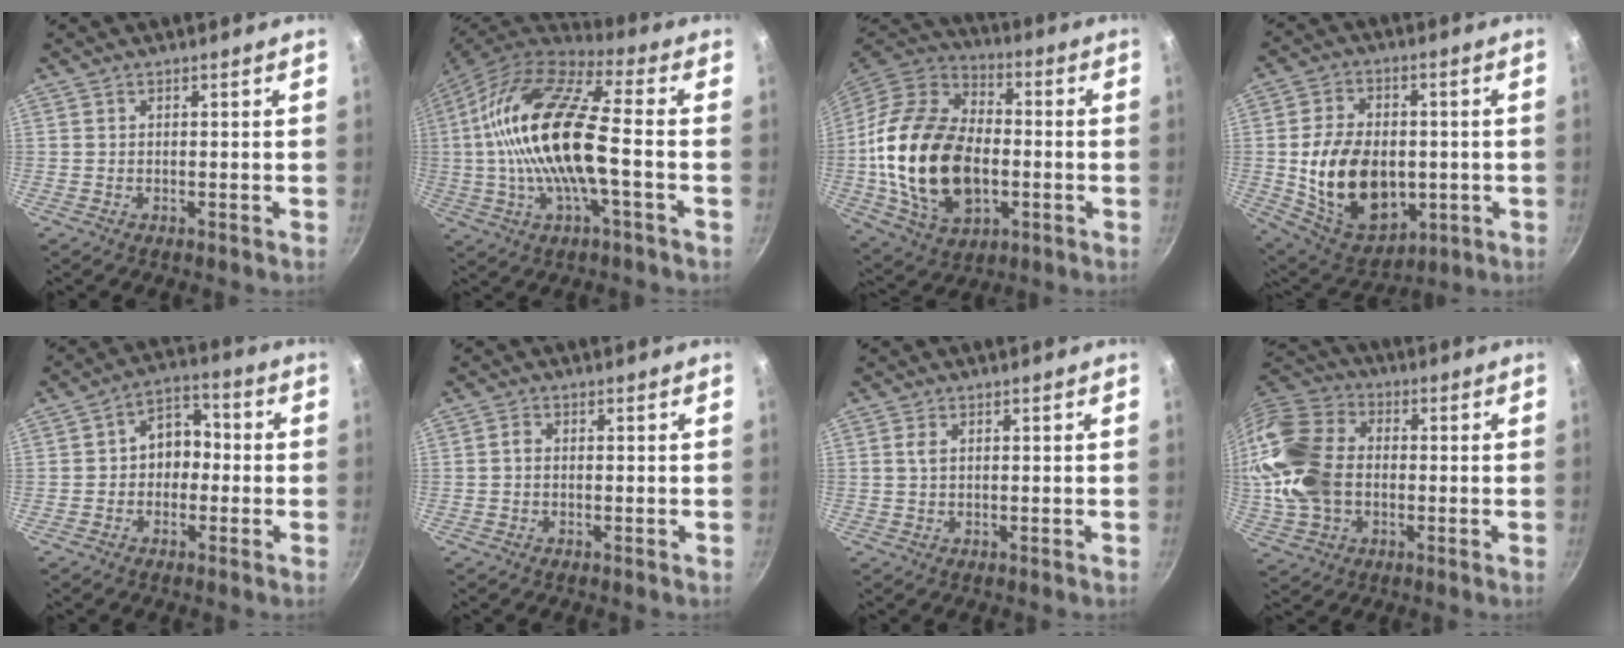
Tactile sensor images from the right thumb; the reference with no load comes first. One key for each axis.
{"total": 20.7, "fx": -0.9, "fy": 7.1, "fz": 19.4, "tx": -0.374, "ty": 0.034, "tz": -0.031}
{"total": 25.5, "fx": -3.0, "fy": 16.5, "fz": 19.2, "tx": -0.343, "ty": 0.022, "tz": -0.049}
{"total": 19.0, "fx": -1.7, "fy": 13.1, "fz": 13.6, "tx": -0.207, "ty": 0.001, "tz": -0.008}
{"total": 7.5, "fx": -0.6, "fy": 5.8, "fz": 4.6, "tx": -0.017, "ty": 0.027, "tz": -0.024}
{"total": 1.3, "fx": -0.2, "fy": 1.0, "fz": 0.9, "tx": -0.014, "ty": 0.008, "tz": -0.005}
{"total": 1.5, "fx": 0.4, "fy": 0.8, "fz": 1.2, "tx": -0.024, "ty": 0.002, "tz": 0.007}
{"total": 17.4, "fx": -0.8, "fy": 12.7, "fz": 11.8, "tx": -0.232, "ty": 0.024, "tz": -0.021}